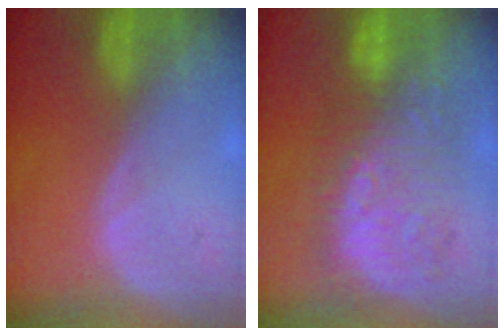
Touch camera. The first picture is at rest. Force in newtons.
{"total": 9.5, "press": 9.4, "slide": 1.0}